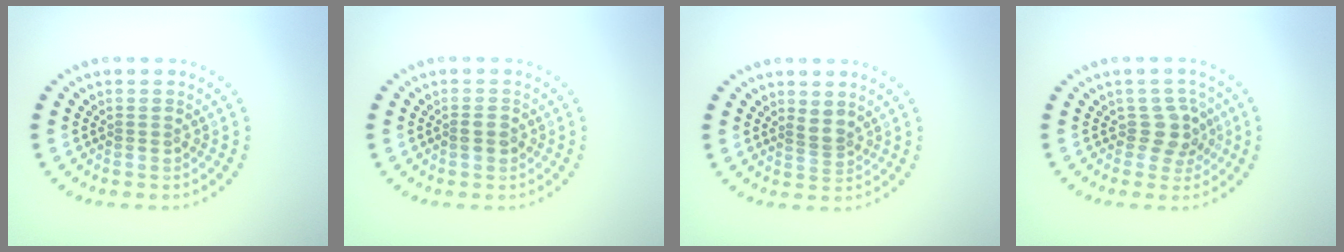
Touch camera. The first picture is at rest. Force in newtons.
{"total": 1.2, "press": 1.2, "slide": 0.2}
{"total": 1.1, "press": 0.7, "slide": 0.9}
{"total": 2.4, "press": 2.0, "slide": 1.4}